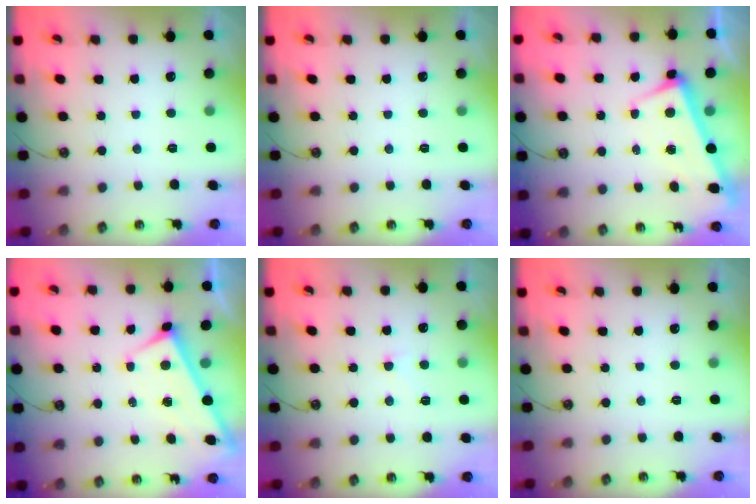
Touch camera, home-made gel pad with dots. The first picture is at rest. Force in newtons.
{"total": 0.0}
{"total": 3.4, "press": 3.3, "slide": 0.5}
{"total": 1.4, "press": 1.3, "slide": 0.5}
{"total": 1.4, "press": 1.2, "slide": 0.7}
{"total": 0.0}